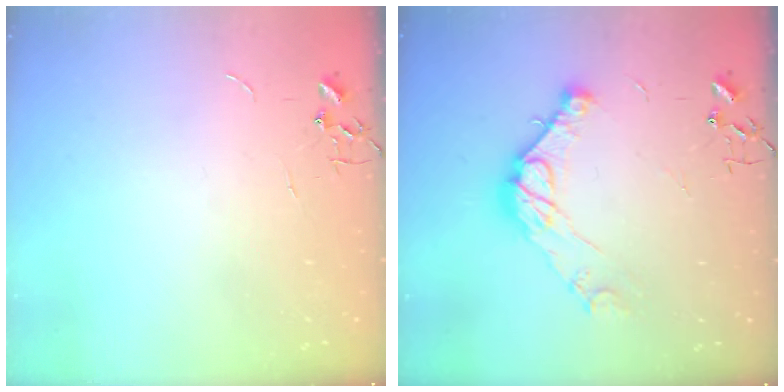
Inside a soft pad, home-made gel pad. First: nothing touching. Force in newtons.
{"total": 13.0, "press": 13.0, "slide": 0.8}